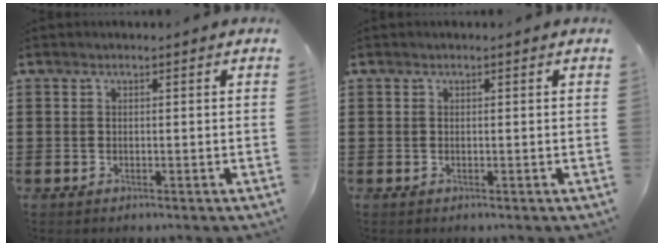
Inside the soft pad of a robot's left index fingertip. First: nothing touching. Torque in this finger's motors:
{"motor_torque": [-0.02, -0.01, 0.04, 0.00]}